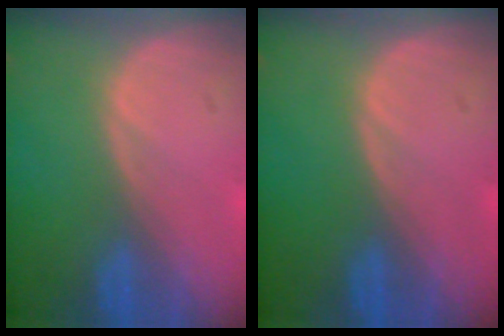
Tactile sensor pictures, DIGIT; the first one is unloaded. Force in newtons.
{"total": 0.0}